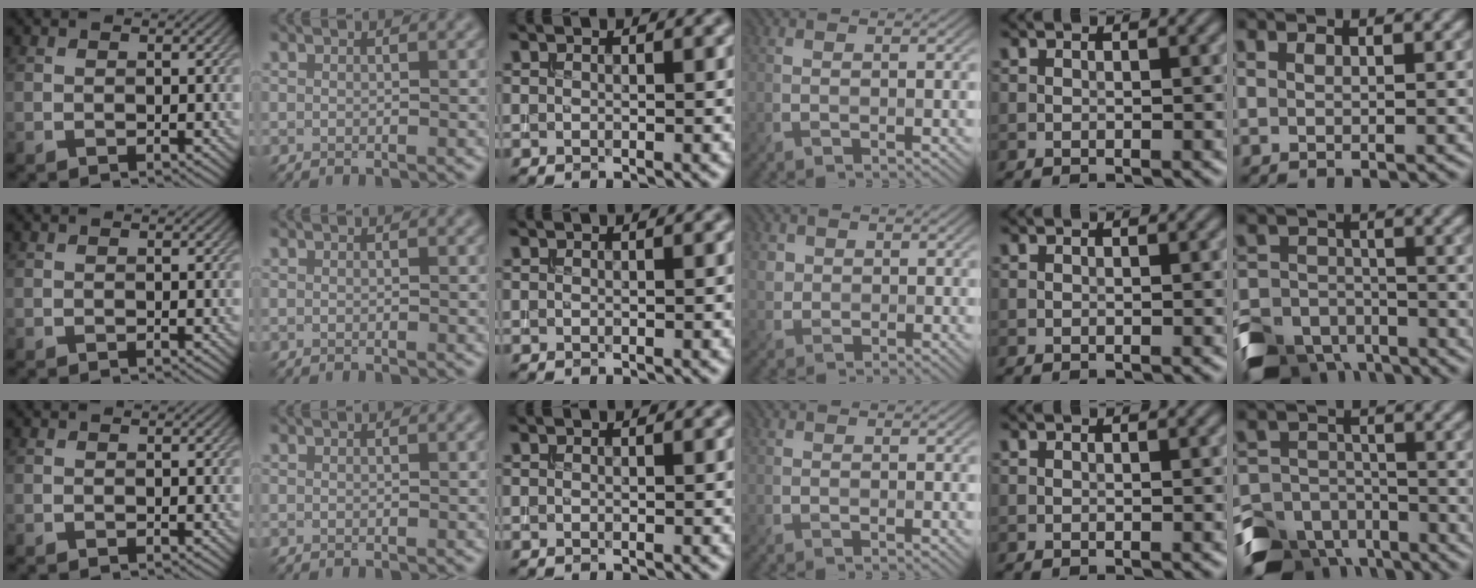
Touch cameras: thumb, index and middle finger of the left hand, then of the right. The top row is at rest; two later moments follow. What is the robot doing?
{"motion": "extract", "object": "bucket"}